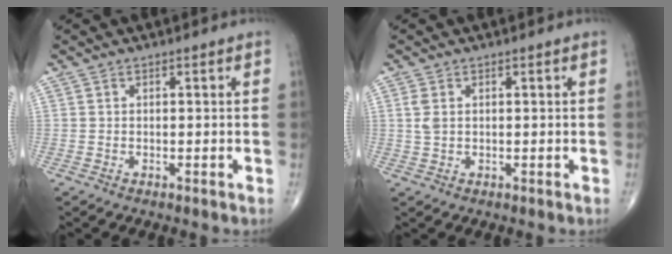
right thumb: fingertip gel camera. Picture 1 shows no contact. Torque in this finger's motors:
{"motor_torque": [0.00, 0.00, 0.30, 0.22, 0.03]}